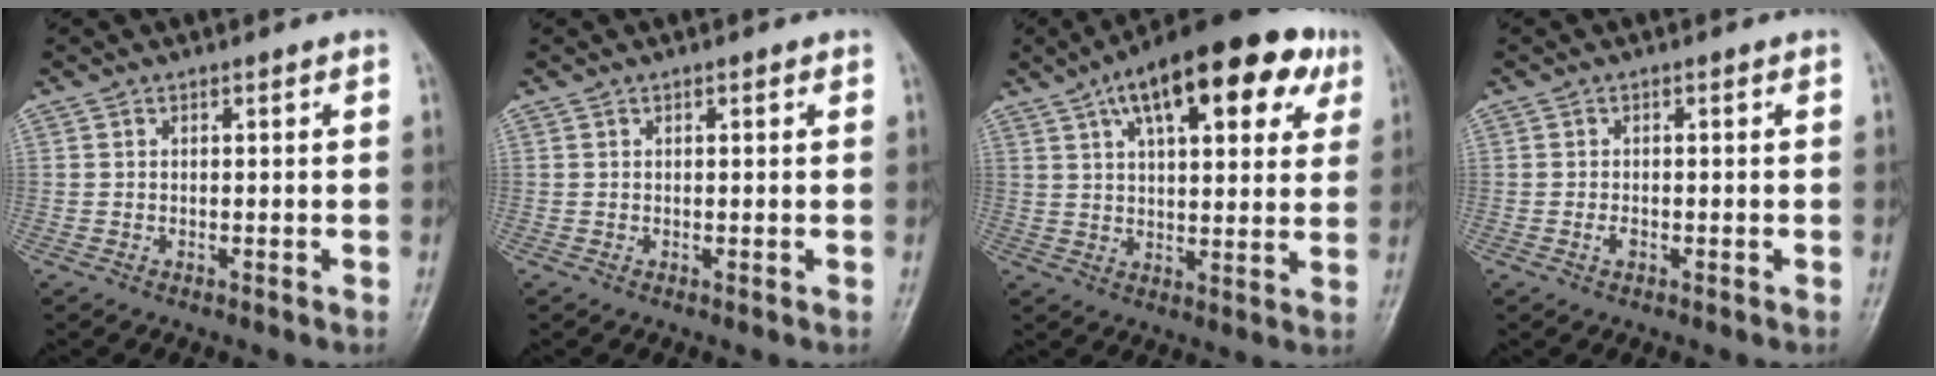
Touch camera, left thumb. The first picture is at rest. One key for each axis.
{"total": 0.7, "fx": 0.4, "fy": 0.3, "fz": 0.6, "tx": -0.008, "ty": 0.000, "tz": 0.004}
{"total": 21.2, "fx": 10.2, "fy": 8.9, "fz": 16.3, "tx": -0.214, "ty": 0.005, "tz": 0.148}
{"total": 1.3, "fx": -0.5, "fy": 0.7, "fz": 0.9, "tx": -0.017, "ty": 0.001, "tz": -0.010}